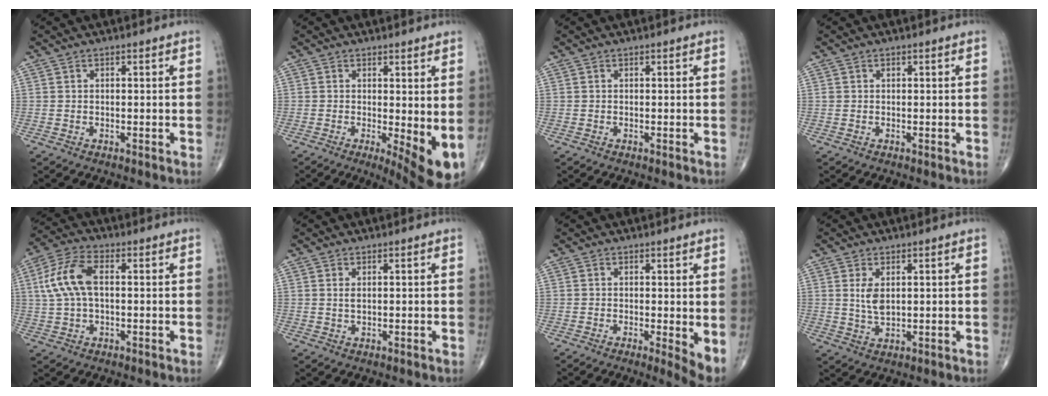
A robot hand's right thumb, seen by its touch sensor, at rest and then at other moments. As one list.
[{"total": 8.6, "force": [-0.4, 2.7, 8.1], "torque": [-0.109, -0.019, -0.001]}, {"total": 0.0}, {"total": 0.7, "force": [0.2, 0.6, 0.3], "torque": [0.000, 0.000, 0.003]}, {"total": 9.9, "force": [1.2, 5.2, 8.3], "torque": [-0.182, 0.024, 0.021]}, {"total": 1.4, "force": [0.5, 0.7, 1.2], "torque": [-0.023, -0.003, 0.012]}, {"total": 4.0, "force": [0.2, 1.0, 3.9], "torque": [-0.055, -0.012, -0.001]}, {"total": 4.2, "force": [1.1, 2.2, 3.4], "torque": [-0.065, -0.012, 0.029]}]